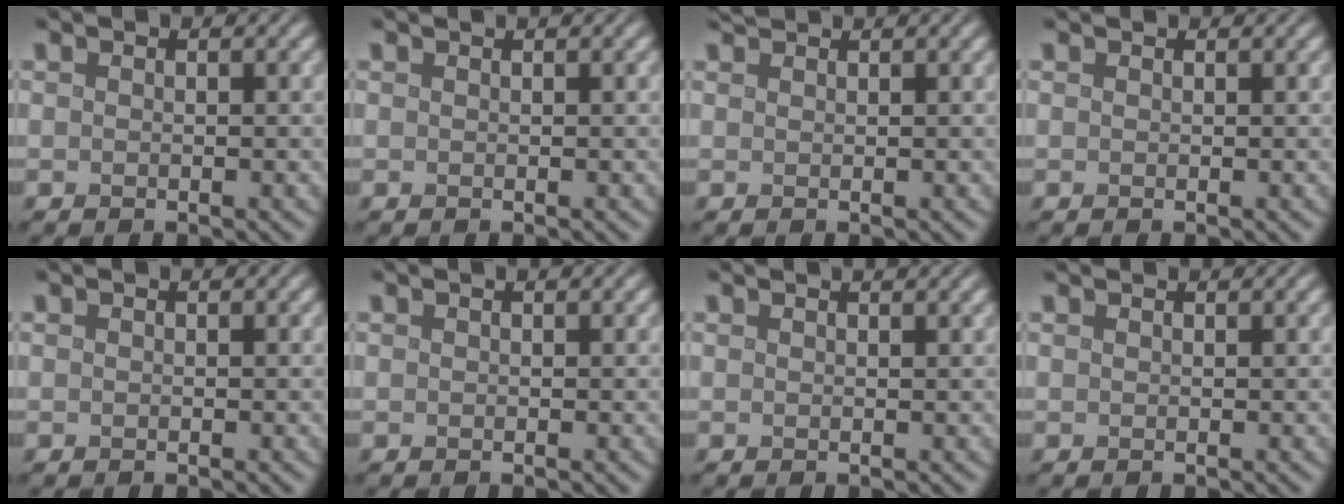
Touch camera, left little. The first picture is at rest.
{"total": 0.6, "force": [0.5, 0.2, 0.4], "torque": [-0.002, 0.001, 0.003]}
{"total": 1.3, "force": [1.2, 0.1, 0.3], "torque": [-0.006, 0.002, 0.018]}
{"total": 0.9, "force": [0.9, 0.1, 0.2], "torque": [-0.007, -0.004, 0.007]}
{"total": 0.0}
{"total": 0.0}
{"total": 1.3, "force": [1.1, 0.3, 0.6], "torque": [-0.005, 0.000, 0.008]}
{"total": 1.0, "force": [0.9, 0.1, 0.3], "torque": [-0.009, -0.003, 0.007]}